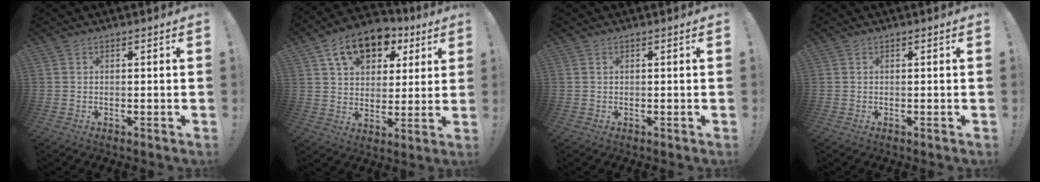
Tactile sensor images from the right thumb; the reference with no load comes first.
{"total": 15.3, "force": [8.2, 10.2, 8.0], "torque": [-0.119, -0.036, 0.150]}
{"total": 0.0}
{"total": 0.0}